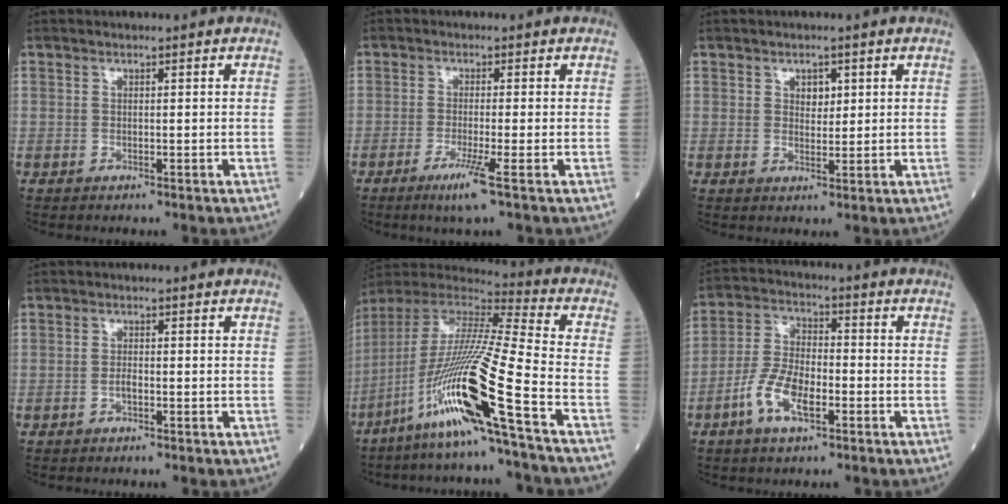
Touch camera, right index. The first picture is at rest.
{"total": 4.1, "force": [-2.2, -0.8, 3.3], "torque": [-0.065, -0.014, -0.046]}
{"total": 2.2, "force": [0.9, 1.5, 1.4], "torque": [-0.016, -0.001, 0.014]}
{"total": 1.1, "force": [-0.5, 0.4, 0.9], "torque": [-0.018, 0.002, -0.010]}
{"total": 21.4, "force": [-10.4, -1.5, 18.6], "torque": [-0.402, -0.045, -0.209]}
{"total": 8.3, "force": [-3.6, 3.2, 6.7], "torque": [-0.145, 0.005, -0.073]}